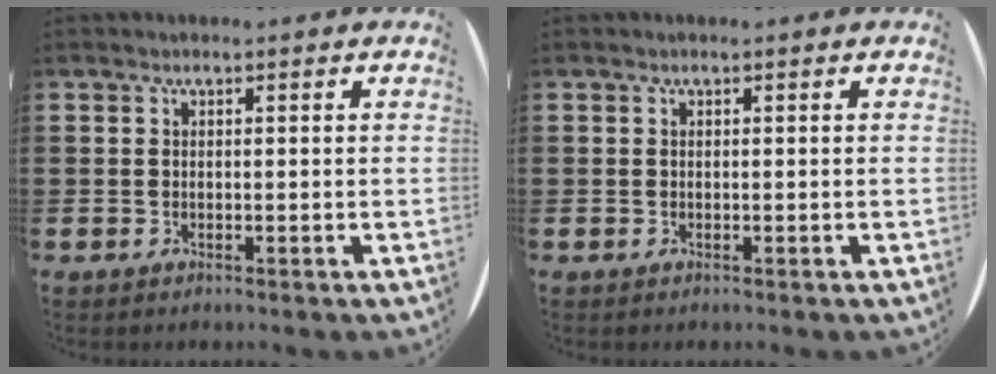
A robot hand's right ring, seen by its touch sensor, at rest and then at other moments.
{"total": 0.0}